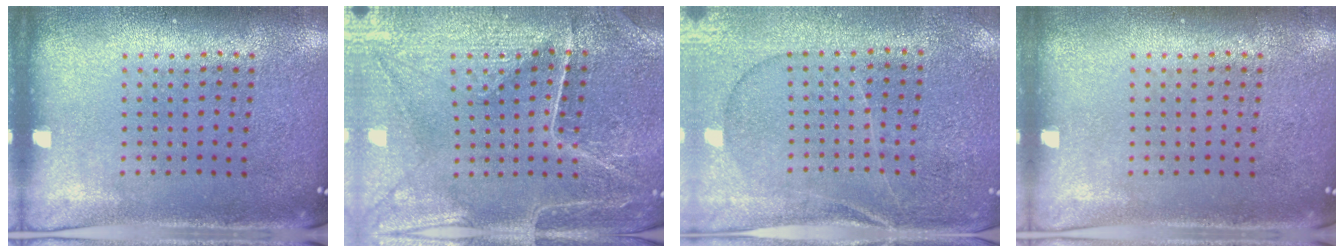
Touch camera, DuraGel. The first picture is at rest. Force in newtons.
{"total": 2.7, "press": 2.7, "slide": 0.2}
{"total": 0.6, "press": 0.5, "slide": 0.3}
{"total": 0.0}